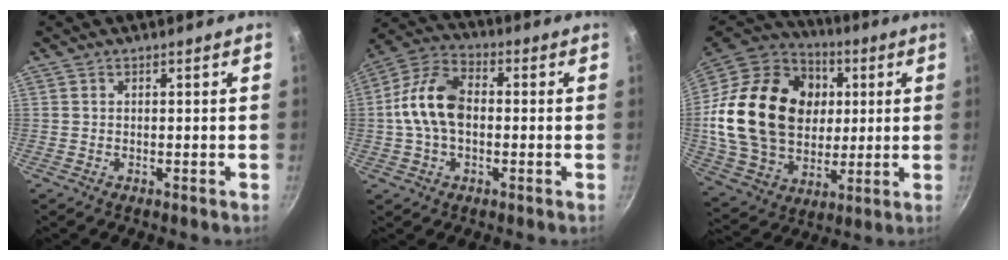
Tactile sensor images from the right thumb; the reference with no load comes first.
{"total": 12.4, "force": [-0.1, 7.8, 9.7], "torque": [-0.172, 0.035, -0.018]}
{"total": 29.1, "force": [4.0, 21.7, 19.0], "torque": [-0.324, 0.012, 0.081]}